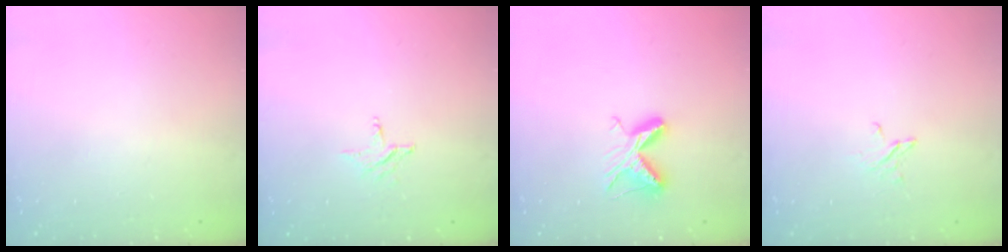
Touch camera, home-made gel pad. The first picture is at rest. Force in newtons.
{"total": 2.8, "press": 2.8, "slide": 0.3}
{"total": 6.7, "press": 6.7, "slide": 0.8}
{"total": 2.4, "press": 2.4, "slide": 0.2}